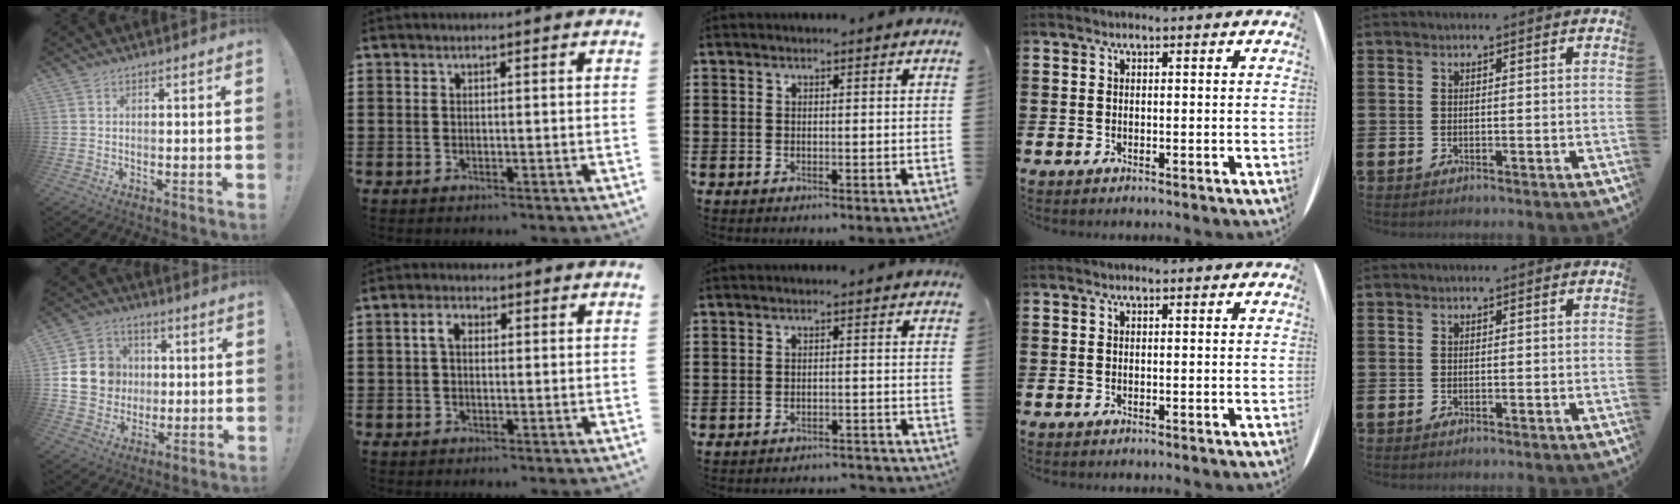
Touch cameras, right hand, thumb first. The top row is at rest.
{"thumb": {"total": 14.6, "force": [1.2, 13.3, 5.9], "torque": [-0.086, 0.008, 0.036]}, "index": {"total": 2.9, "force": [0.4, 1.8, 2.3], "torque": [-0.047, 0.011, 0.004]}, "middle": {"total": 2.3, "force": [-2.3, 0.0, 0.1], "torque": [-0.007, 0.001, -0.049]}}